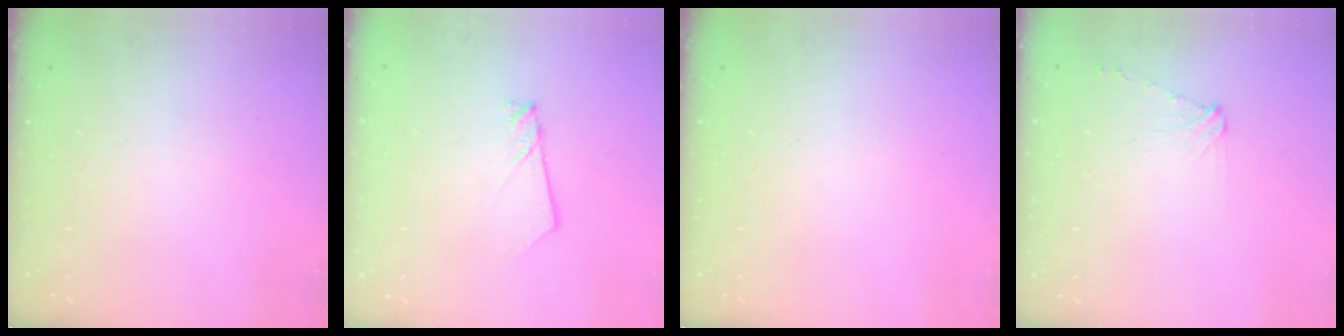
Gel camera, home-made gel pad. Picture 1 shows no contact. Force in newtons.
{"total": 2.5, "press": 2.5, "slide": 0.1}
{"total": 0.0}
{"total": 4.3, "press": 4.2, "slide": 0.6}